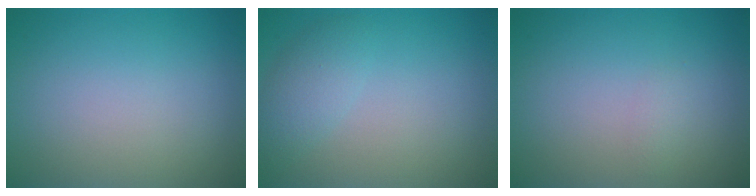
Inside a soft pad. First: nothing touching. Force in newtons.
{"total": 2.3, "press": 2.3, "slide": 0.1}
{"total": 0.6, "press": 0.6, "slide": 0.0}